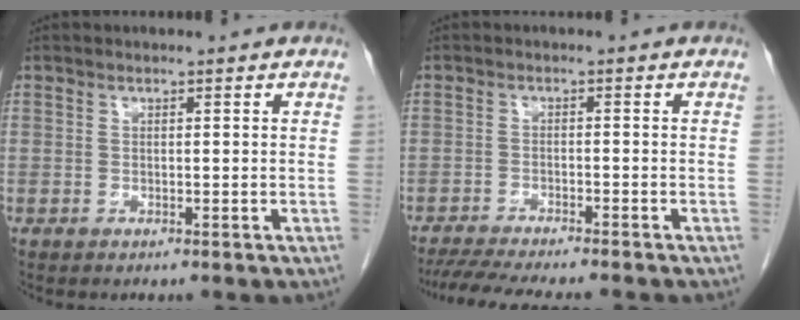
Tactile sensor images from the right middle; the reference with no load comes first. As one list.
[{"total": 11.1, "force": [-9.8, 0.8, 5.2], "torque": [-0.072, -0.013, -0.147]}]